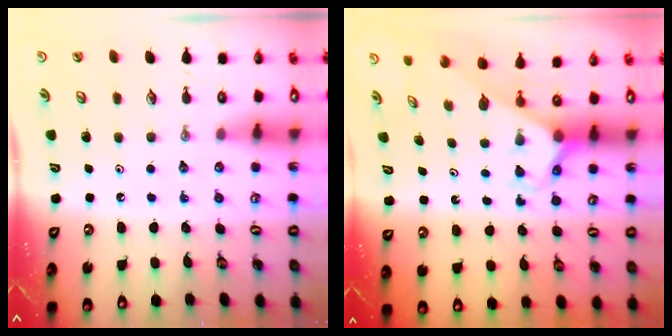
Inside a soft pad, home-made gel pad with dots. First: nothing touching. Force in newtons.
{"total": 2.5, "press": 2.5, "slide": 0.3}